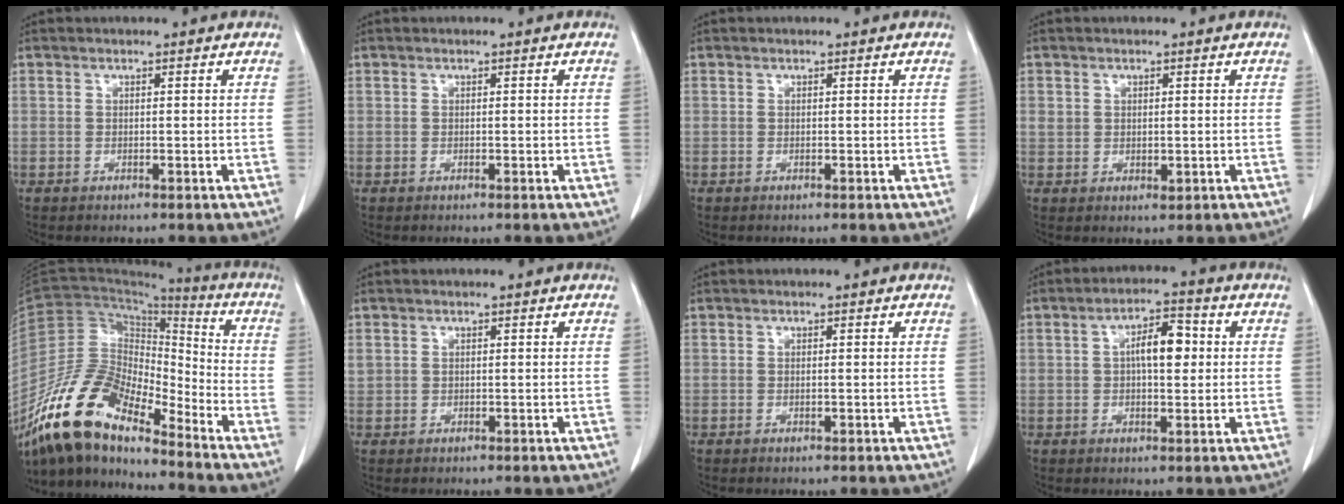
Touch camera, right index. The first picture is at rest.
{"total": 0.0}
{"total": 0.0}
{"total": 2.5, "force": [0.3, 1.9, 1.6], "torque": [-0.028, 0.001, 0.012]}
{"total": 15.1, "force": [-12.4, 4.9, 7.1], "torque": [-0.134, 0.030, -0.236]}
{"total": 1.8, "force": [0.6, 1.6, 0.6], "torque": [-0.018, 0.013, 0.016]}
{"total": 0.5, "force": [0.0, 0.2, 0.5], "torque": [-0.011, -0.002, 0.001]}
{"total": 6.5, "force": [0.9, 2.5, 5.9], "torque": [-0.098, 0.017, 0.012]}